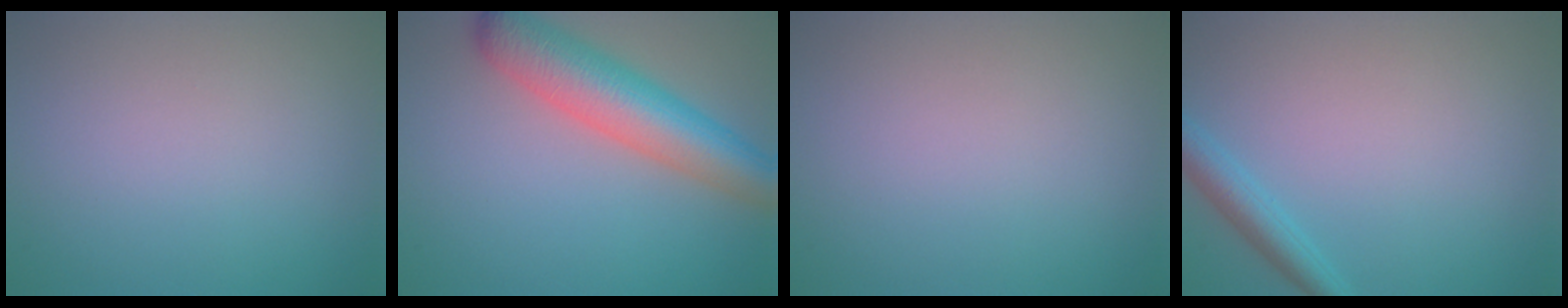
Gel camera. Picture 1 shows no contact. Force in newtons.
{"total": 7.5, "press": 7.5, "slide": 0.3}
{"total": 0.0}
{"total": 2.4, "press": 2.4, "slide": 0.1}